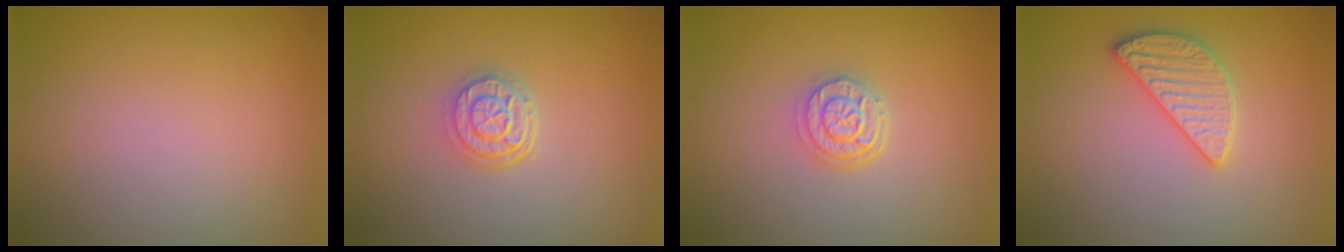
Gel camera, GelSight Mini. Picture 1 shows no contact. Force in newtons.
{"total": 3.1, "press": 2.5, "slide": 1.9}
{"total": 2.7, "press": 2.2, "slide": 1.6}
{"total": 2.8, "press": 2.8, "slide": 0.1}